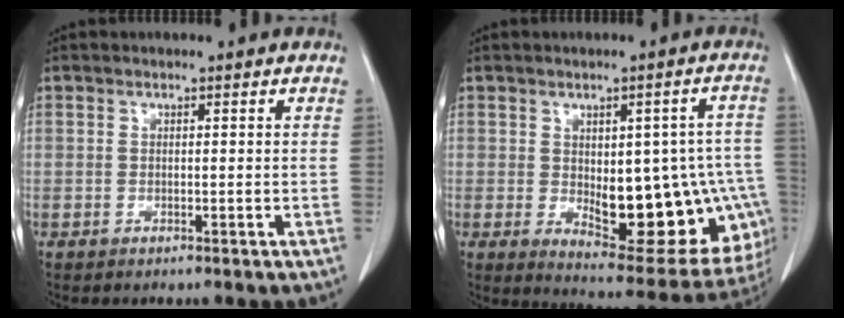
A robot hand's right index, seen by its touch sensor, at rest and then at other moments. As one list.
[{"total": 19.3, "force": [-3.4, 8.7, 16.8], "torque": [-0.156, 0.016, -0.016]}]